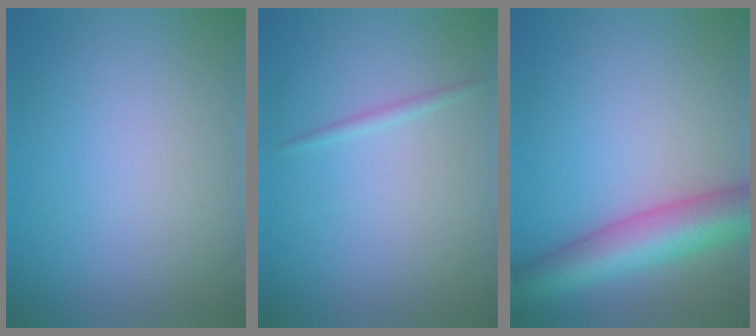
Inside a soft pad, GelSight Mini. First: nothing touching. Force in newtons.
{"total": 0.7, "press": 0.7, "slide": 0.0}
{"total": 7.5, "press": 7.5, "slide": 0.4}